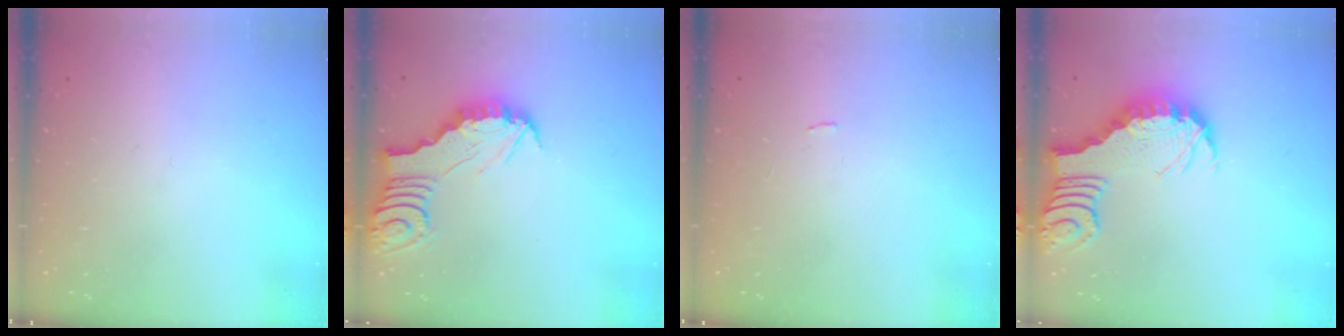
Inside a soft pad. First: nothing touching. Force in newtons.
{"total": 3.0, "press": 2.9, "slide": 0.3}
{"total": 0.6, "press": 0.5, "slide": 0.2}
{"total": 3.0, "press": 2.9, "slide": 0.6}